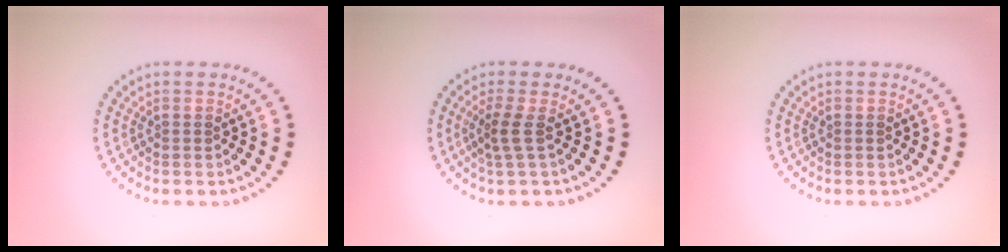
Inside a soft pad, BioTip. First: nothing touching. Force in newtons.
{"total": 1.9, "press": 1.2, "slide": 1.4}
{"total": 0.0}